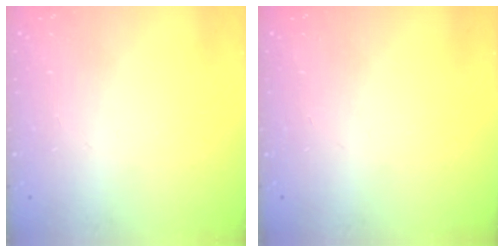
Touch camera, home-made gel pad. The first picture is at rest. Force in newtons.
{"total": 0.0}